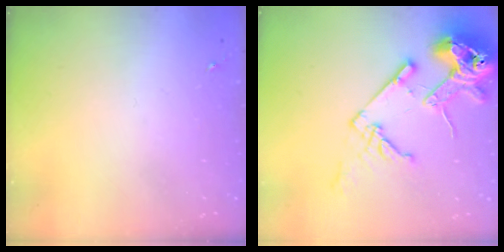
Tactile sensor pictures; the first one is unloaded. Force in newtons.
{"total": 18.6, "press": 18.4, "slide": 2.2}